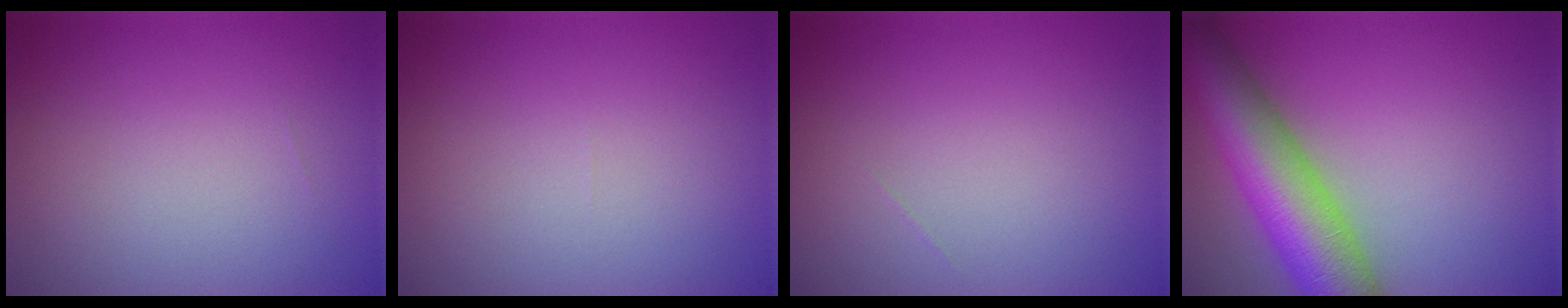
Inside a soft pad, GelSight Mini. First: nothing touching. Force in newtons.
{"total": 0.0}
{"total": 0.0}
{"total": 10.1, "press": 10.1, "slide": 0.5}